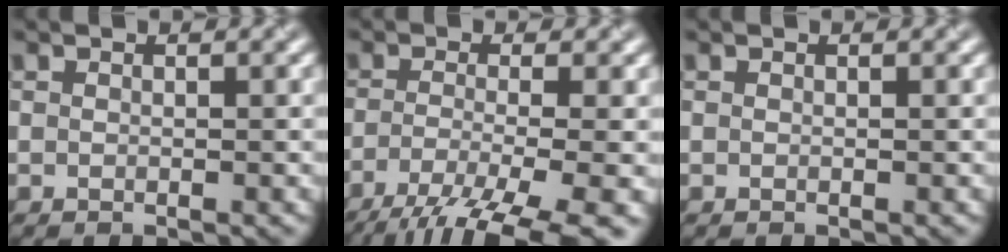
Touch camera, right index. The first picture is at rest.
{"total": 8.8, "force": [-5.7, 2.1, 6.3], "torque": [-0.123, -0.013, -0.091]}
{"total": 0.0}